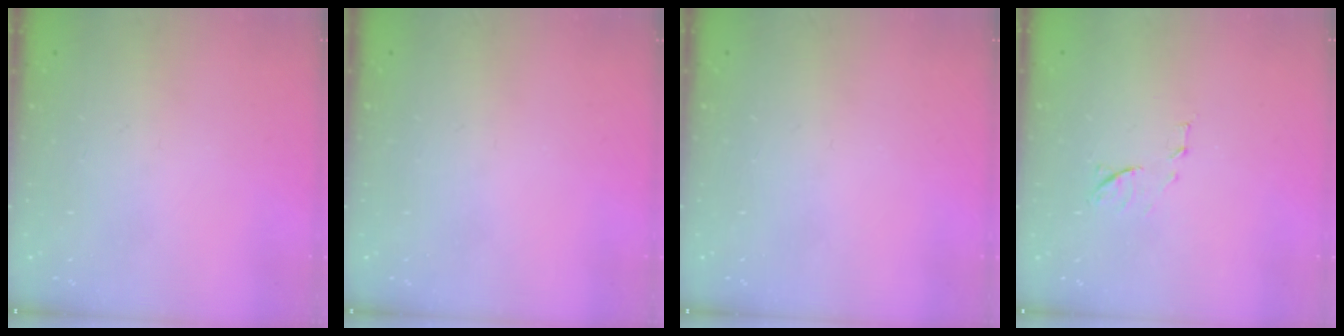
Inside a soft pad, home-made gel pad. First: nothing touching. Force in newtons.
{"total": 0.0}
{"total": 0.0}
{"total": 7.9, "press": 7.9, "slide": 0.7}